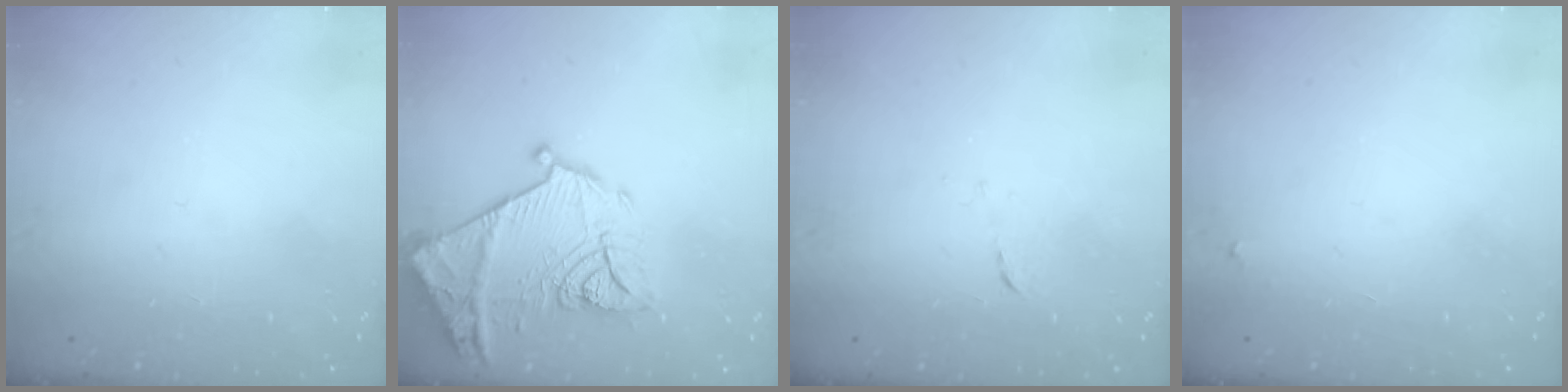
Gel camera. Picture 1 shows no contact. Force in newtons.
{"total": 18.1, "press": 18.0, "slide": 1.6}
{"total": 5.5, "press": 5.4, "slide": 0.4}
{"total": 2.1, "press": 2.1, "slide": 0.1}